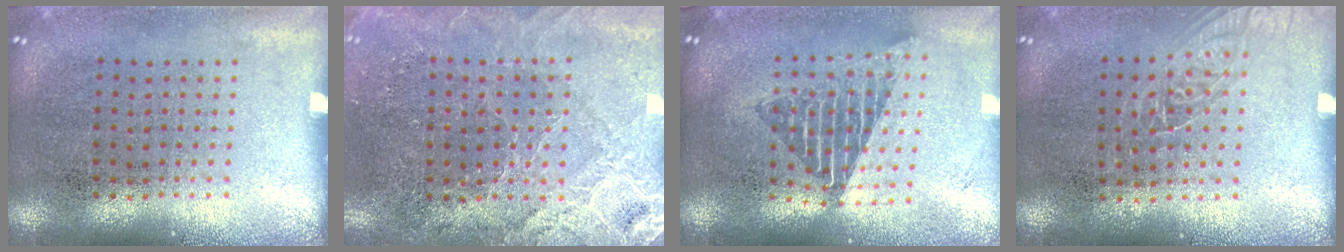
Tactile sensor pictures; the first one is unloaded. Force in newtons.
{"total": 3.0, "press": 2.9, "slide": 0.4}
{"total": 1.8, "press": 1.4, "slide": 1.0}
{"total": 1.1, "press": 1.0, "slide": 0.5}